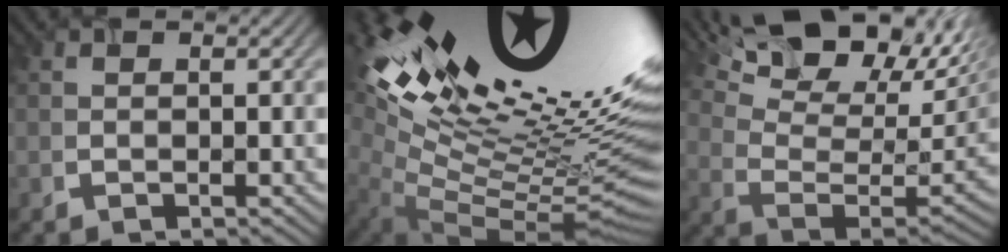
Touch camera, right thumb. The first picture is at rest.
{"total": 20.7, "force": [9.2, 6.2, 17.5], "torque": [-0.275, 0.023, 0.145]}
{"total": 16.8, "force": [9.2, 7.0, 12.2], "torque": [-0.229, 0.027, 0.125]}